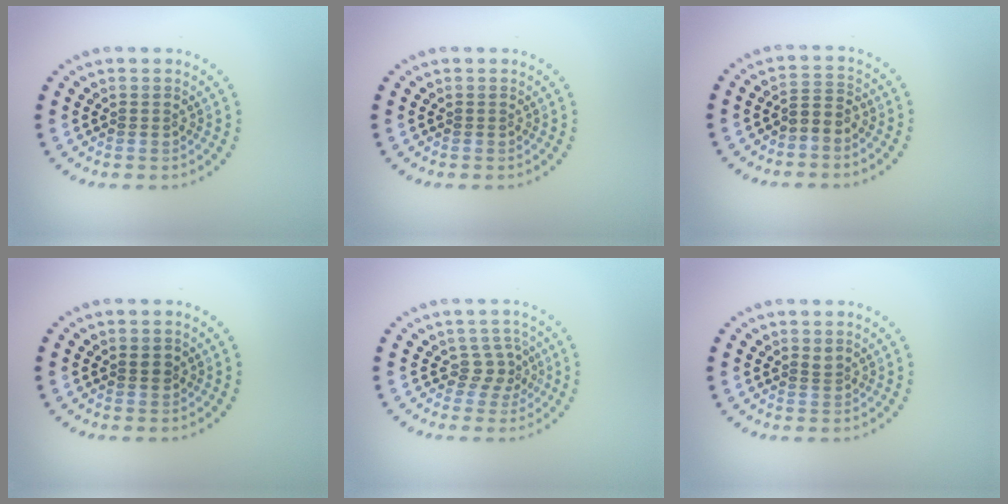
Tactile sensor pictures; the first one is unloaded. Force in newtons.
{"total": 0.0}
{"total": 2.0, "press": 1.5, "slide": 1.4}
{"total": 0.9, "press": 0.9, "slide": 0.4}
{"total": 2.1, "press": 1.4, "slide": 1.6}
{"total": 0.9, "press": 0.5, "slide": 0.7}